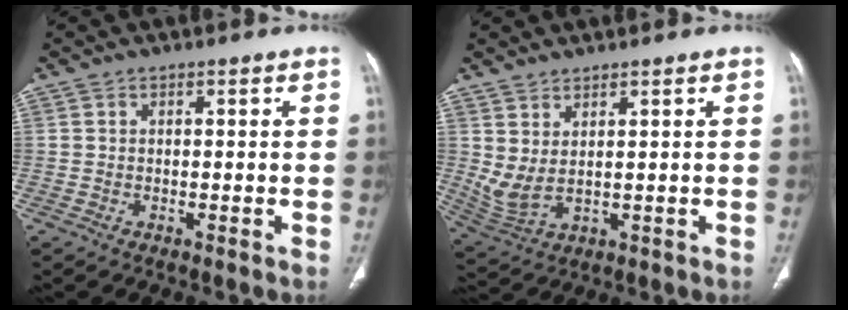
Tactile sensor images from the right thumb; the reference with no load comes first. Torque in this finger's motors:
{"motor_torque": [1.60, 3.33, -0.02, -0.01, 0.18]}